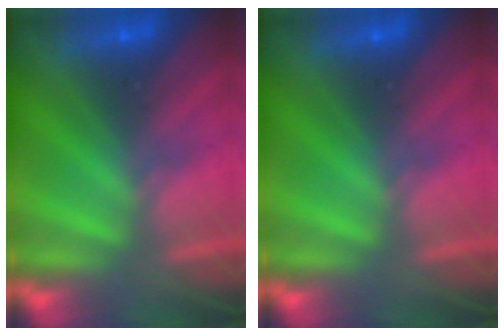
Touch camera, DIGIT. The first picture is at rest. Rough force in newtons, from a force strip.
{"total": 0.0}